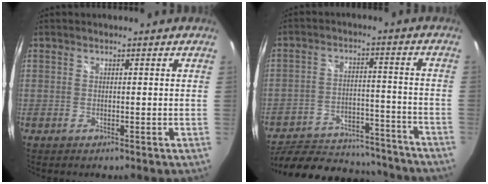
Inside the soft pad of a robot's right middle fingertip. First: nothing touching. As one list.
[{"total": 24.9, "force": [-20.8, 9.5, 10.0], "torque": [-0.200, 0.005, -0.268]}]